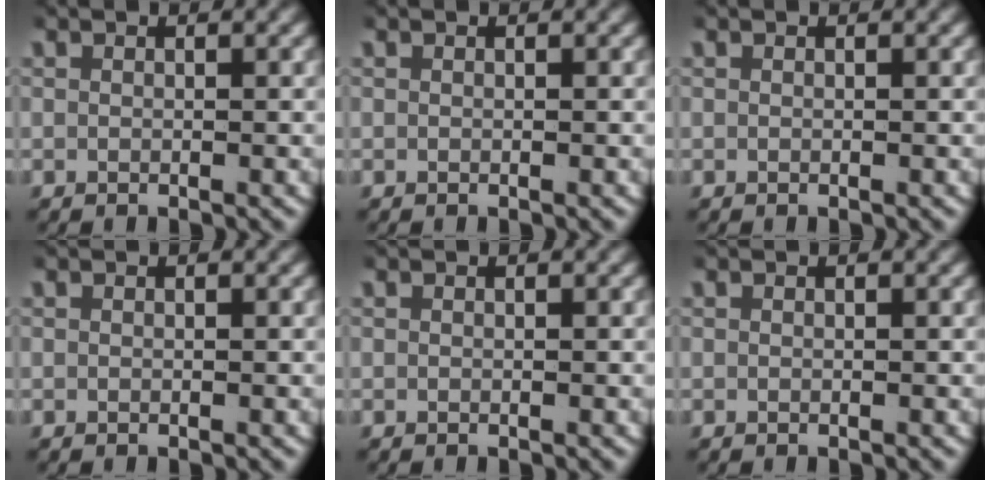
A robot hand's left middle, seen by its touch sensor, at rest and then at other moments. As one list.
[{"total": 0.0}, {"total": 0.0}, {"total": 0.0}, {"total": 0.0}, {"total": 0.0}]